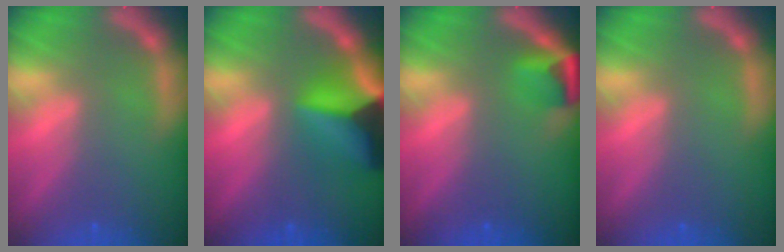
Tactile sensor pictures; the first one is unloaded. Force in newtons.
{"total": 9.9}
{"total": 2.9}
{"total": 0.0}